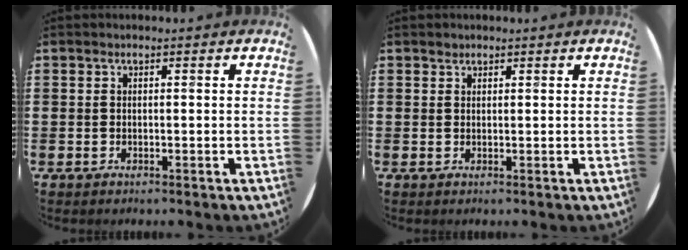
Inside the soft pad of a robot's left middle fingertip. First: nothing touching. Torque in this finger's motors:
{"motor_torque": [0.15, -0.14, 0.00, 0.00]}